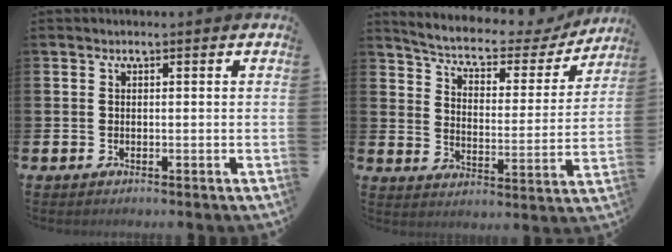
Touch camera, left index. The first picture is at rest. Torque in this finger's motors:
{"motor_torque": [0.90, -1.24, 0.45, 0.03]}